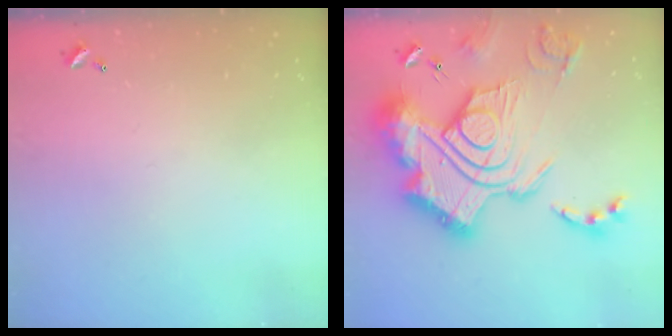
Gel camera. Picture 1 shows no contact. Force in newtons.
{"total": 3.9, "press": 3.0, "slide": 2.5}